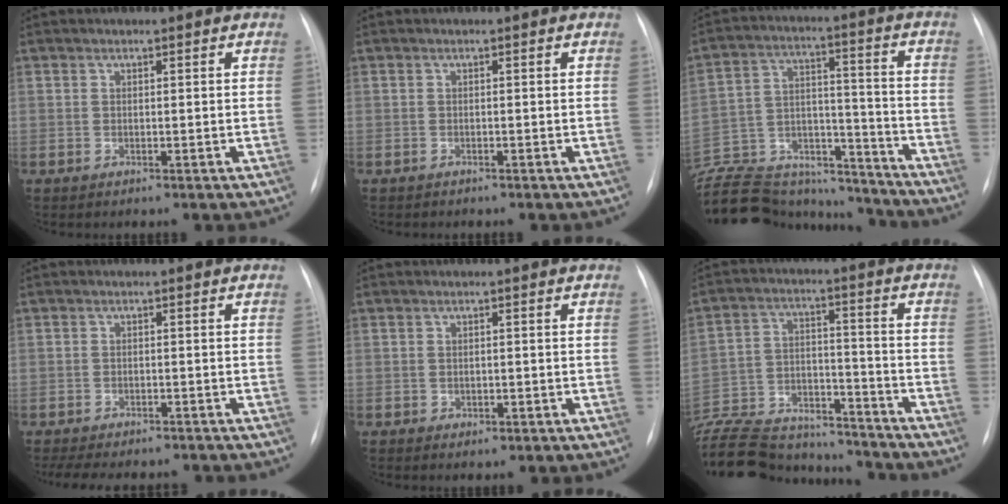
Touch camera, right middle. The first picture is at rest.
{"total": 0.6, "force": [-0.6, 0.3, 0.0], "torque": [-0.006, 0.001, -0.012]}
{"total": 26.3, "force": [-23.9, 8.0, 7.4], "torque": [-0.169, 0.018, -0.361]}
{"total": 11.0, "force": [-9.5, 3.4, 4.4], "torque": [-0.079, -0.007, -0.119]}
{"total": 1.3, "force": [-0.6, 0.8, 0.8], "torque": [-0.016, -0.002, -0.001]}
{"total": 24.7, "force": [-22.8, 5.5, 7.9], "torque": [-0.183, -0.010, -0.351]}